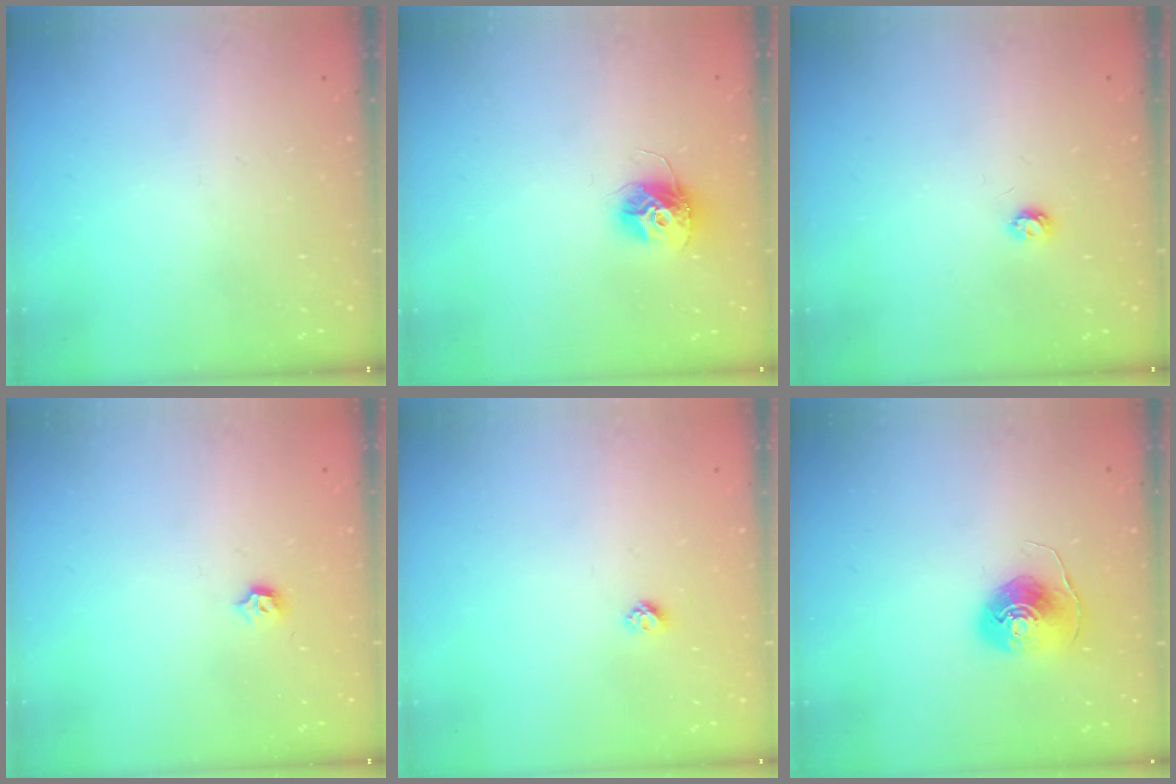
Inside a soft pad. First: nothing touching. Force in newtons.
{"total": 10.9, "press": 10.9, "slide": 0.7}
{"total": 3.4, "press": 3.4, "slide": 0.5}
{"total": 3.4, "press": 3.3, "slide": 0.7}
{"total": 4.1, "press": 4.1, "slide": 0.5}
{"total": 8.5, "press": 8.4, "slide": 0.3}